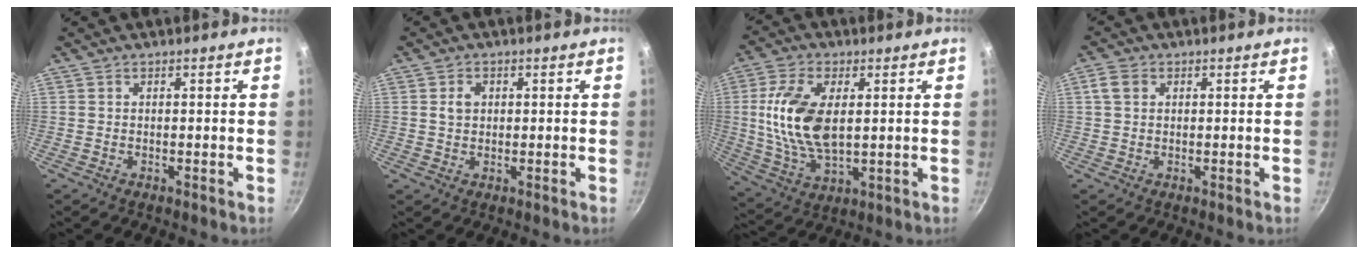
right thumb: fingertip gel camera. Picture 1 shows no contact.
{"total": 2.7, "force": [0.6, 2.1, 1.6], "torque": [-0.019, 0.001, 0.011]}
{"total": 14.8, "force": [2.1, 7.9, 12.3], "torque": [-0.235, -0.006, 0.045]}
{"total": 3.2, "force": [0.8, 2.6, 1.8], "torque": [-0.027, 0.003, 0.014]}